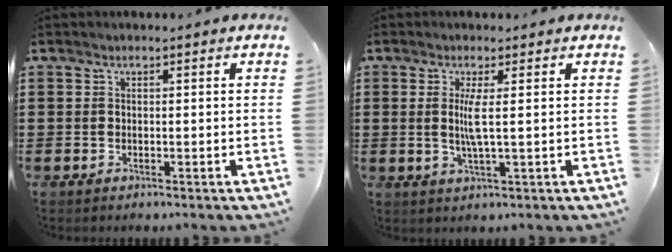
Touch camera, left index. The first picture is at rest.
{"total": 4.0, "force": [0.4, 0.0, 4.0], "torque": [-0.084, -0.009, 0.003]}